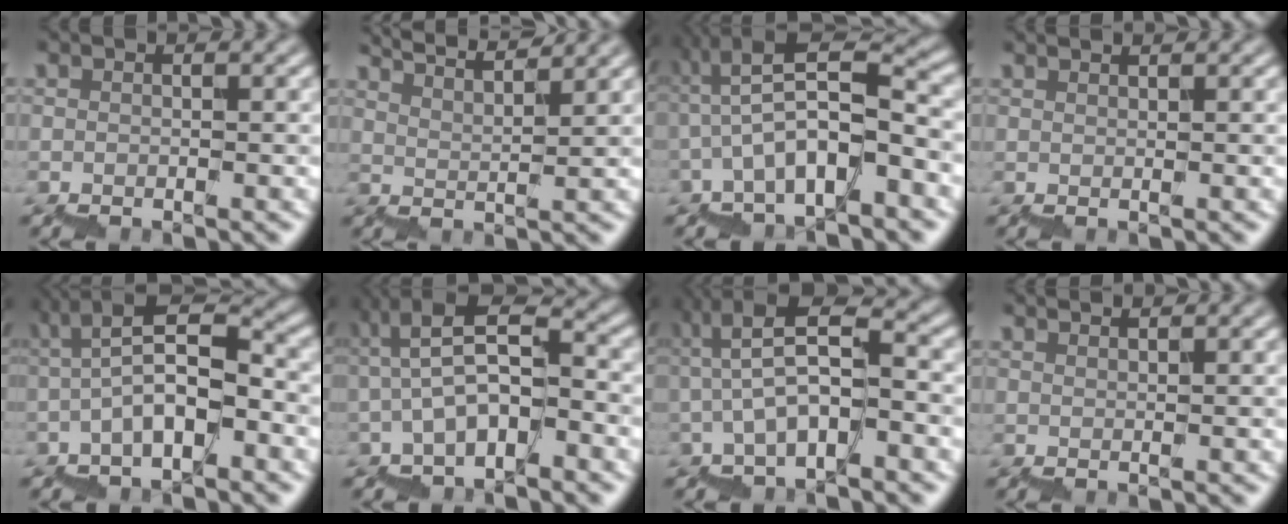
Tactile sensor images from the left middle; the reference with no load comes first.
{"total": 7.0, "force": [6.3, 1.4, 2.5], "torque": [-0.038, 0.040, 0.084]}
{"total": 6.7, "force": [-1.3, 2.0, 6.3], "torque": [-0.108, 0.029, -0.023]}
{"total": 0.6, "force": [0.5, 0.1, 0.3], "torque": [0.004, -0.001, 0.012]}
{"total": 5.3, "force": [-1.4, 1.6, 4.8], "torque": [-0.087, 0.028, -0.026]}
{"total": 4.7, "force": [-1.4, 1.5, 4.3], "torque": [-0.075, 0.026, -0.025]}
{"total": 5.1, "force": [-0.8, 1.2, 4.9], "torque": [-0.085, 0.028, -0.013]}
{"total": 1.3, "force": [1.1, 0.3, 0.6], "torque": [0.012, -0.003, 0.022]}